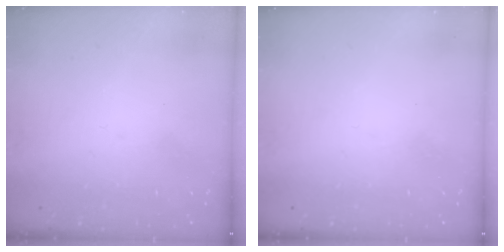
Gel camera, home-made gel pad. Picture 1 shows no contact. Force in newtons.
{"total": 0.0}